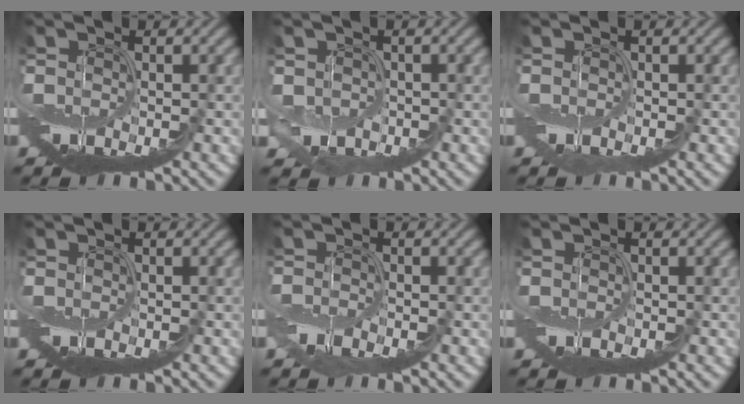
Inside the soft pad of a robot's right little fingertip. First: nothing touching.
{"total": 1.1, "force": [0.5, 0.9, 0.4], "torque": [-0.003, -0.003, 0.010]}
{"total": 0.0}
{"total": 0.0}
{"total": 1.3, "force": [-0.5, -0.6, -1.0], "torque": [0.021, 0.002, -0.012]}
{"total": 0.0}